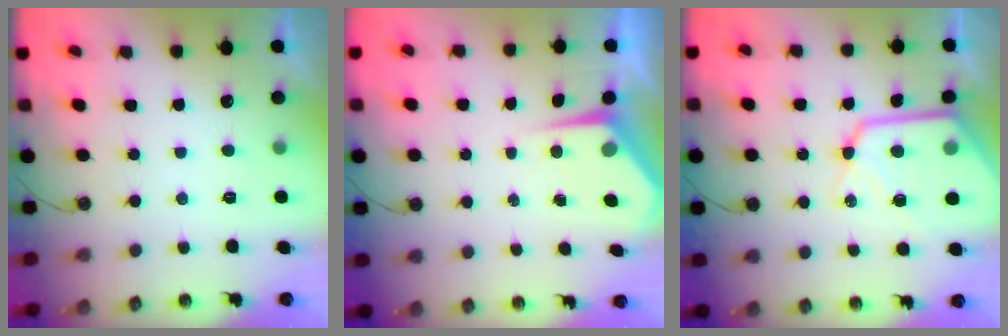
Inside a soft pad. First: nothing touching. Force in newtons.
{"total": 4.8, "press": 4.8, "slide": 0.5}
{"total": 16.3, "press": 16.2, "slide": 1.5}